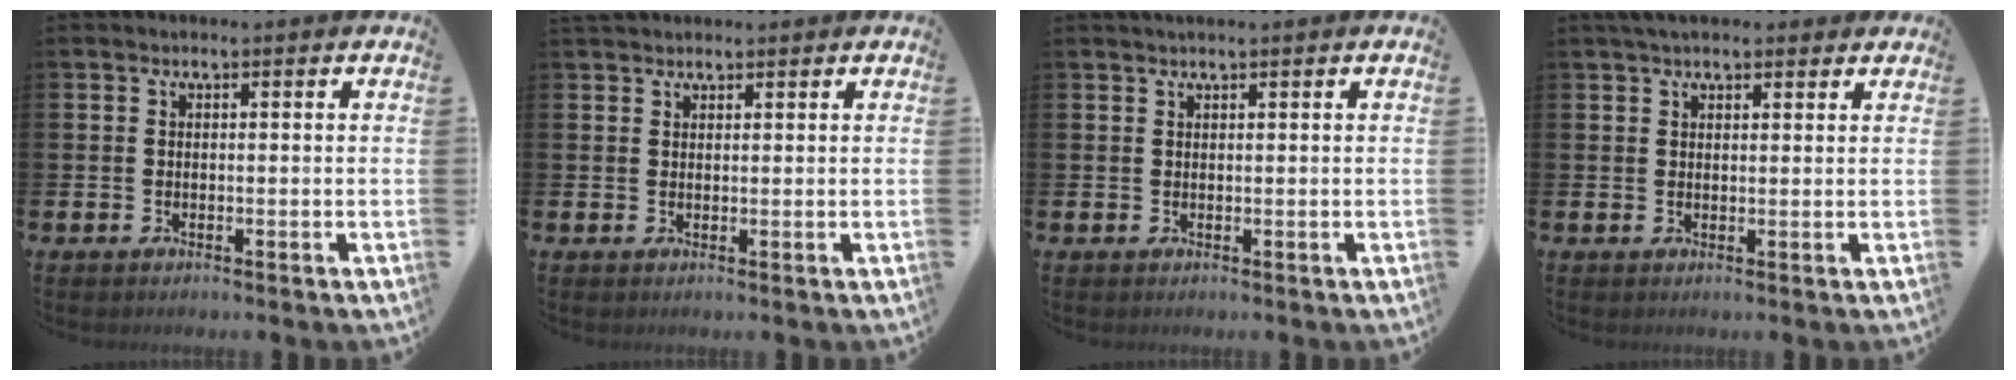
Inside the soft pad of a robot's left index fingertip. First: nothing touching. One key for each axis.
{"total": 1.6, "fx": 1.5, "fy": 0.5, "fz": 0.1, "tx": 0.008, "ty": -0.002, "tz": 0.027}
{"total": 0.7, "fx": 0.7, "fy": -0.1, "fz": 0.3, "tx": -0.007, "ty": 0.002, "tz": 0.013}
{"total": 3.0, "fx": 2.7, "fy": 0.9, "fz": 1.1, "tx": -0.020, "ty": -0.001, "tz": 0.048}